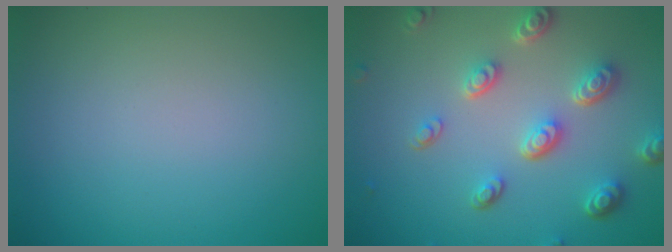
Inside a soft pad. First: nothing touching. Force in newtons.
{"total": 5.0, "press": 3.8, "slide": 3.2}